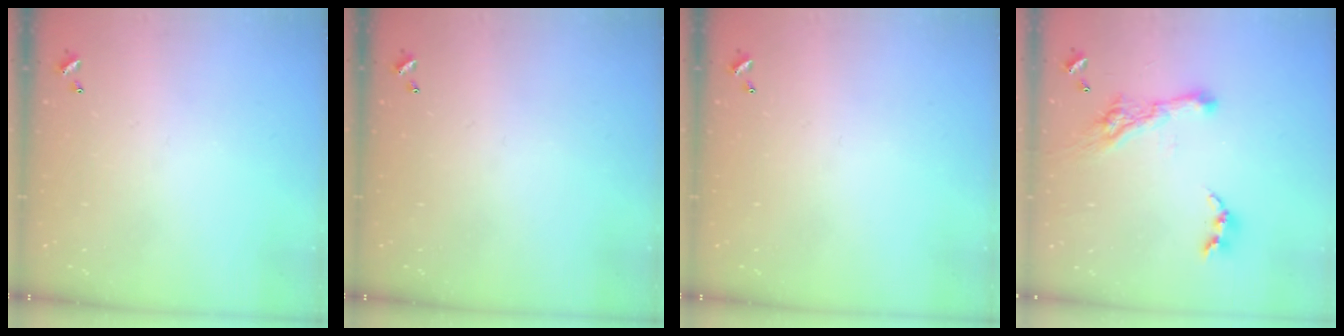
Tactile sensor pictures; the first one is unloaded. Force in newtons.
{"total": 0.0}
{"total": 0.0}
{"total": 8.3, "press": 8.2, "slide": 1.2}